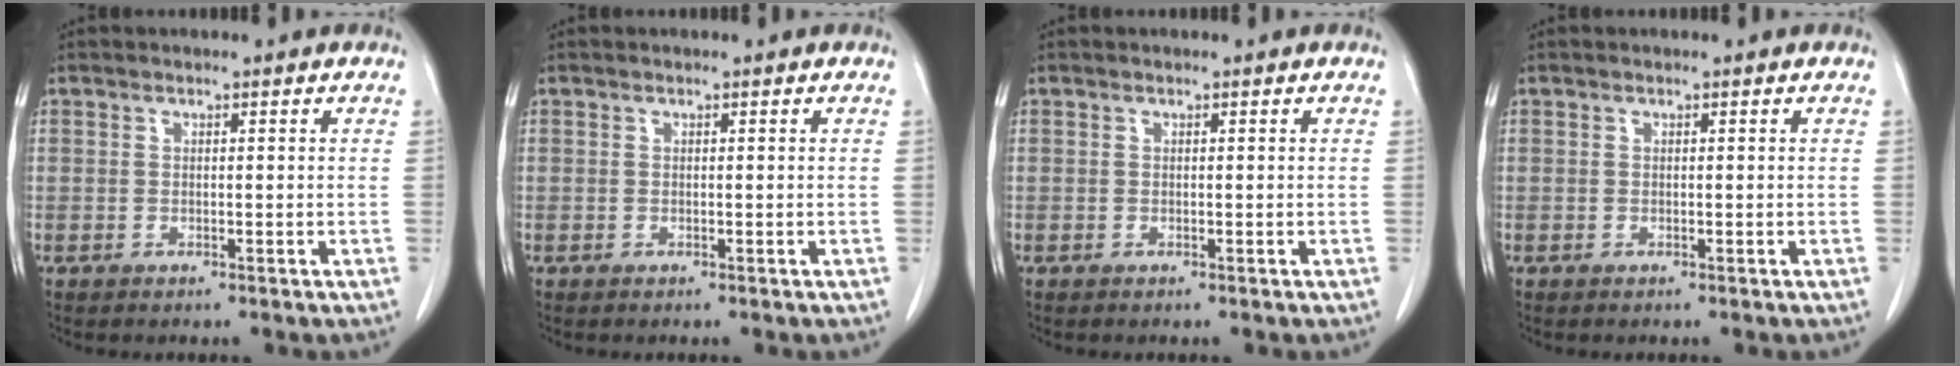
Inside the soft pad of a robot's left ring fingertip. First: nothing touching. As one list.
[{"total": 0.0}, {"total": 0.0}, {"total": 0.0}]